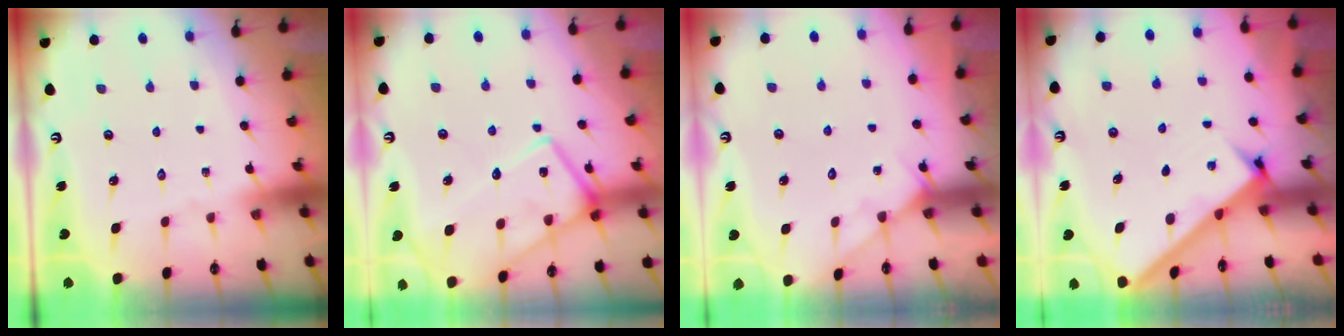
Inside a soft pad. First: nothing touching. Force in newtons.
{"total": 17.6, "press": 17.5, "slide": 1.4}
{"total": 5.0, "press": 4.9, "slide": 0.6}
{"total": 2.8, "press": 2.7, "slide": 0.3}